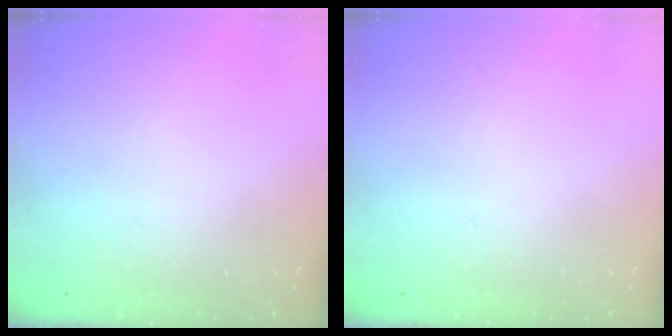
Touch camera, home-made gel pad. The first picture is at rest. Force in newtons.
{"total": 0.0}